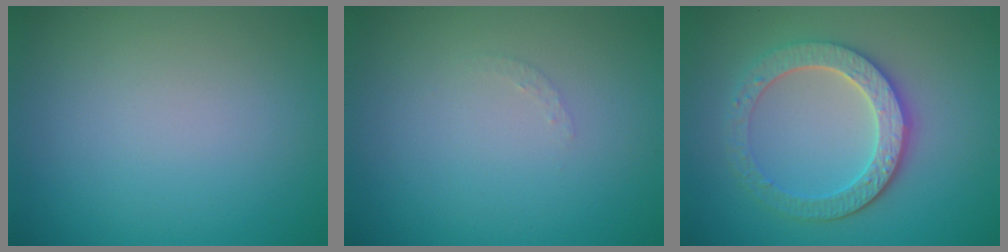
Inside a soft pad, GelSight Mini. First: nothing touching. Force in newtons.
{"total": 0.7, "press": 0.7, "slide": 0.1}
{"total": 4.6, "press": 4.1, "slide": 2.1}